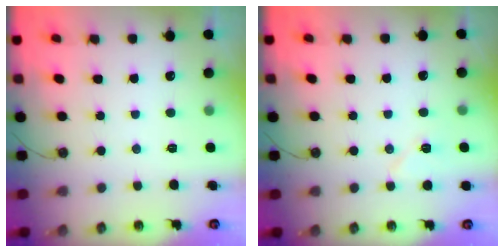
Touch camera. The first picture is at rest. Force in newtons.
{"total": 6.0, "press": 6.0, "slide": 0.4}